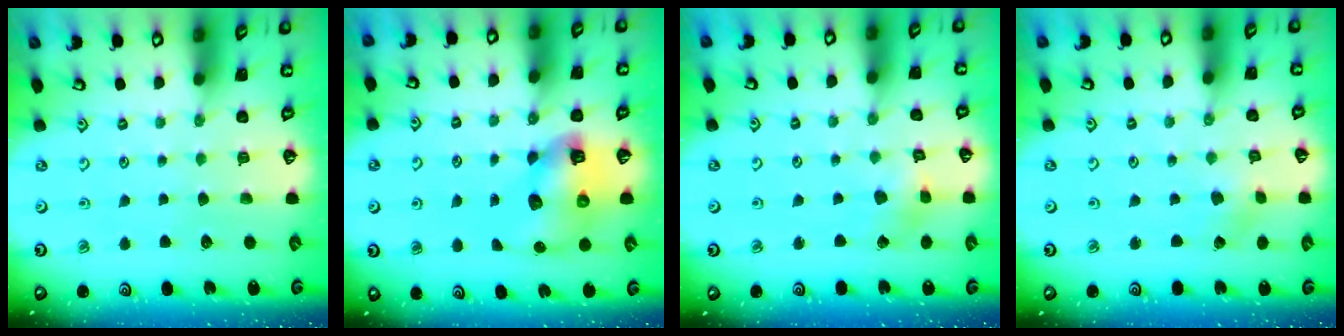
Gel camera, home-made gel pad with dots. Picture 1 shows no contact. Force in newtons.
{"total": 10.2, "press": 10.1, "slide": 1.4}
{"total": 2.8, "press": 2.8, "slide": 0.3}
{"total": 1.2, "press": 1.2, "slide": 0.2}